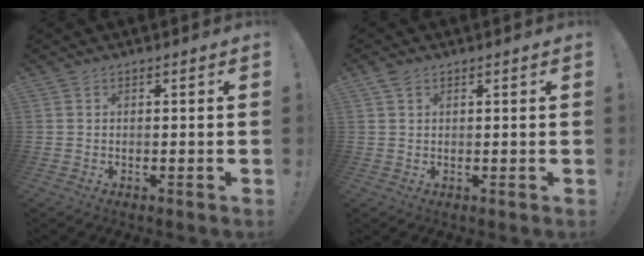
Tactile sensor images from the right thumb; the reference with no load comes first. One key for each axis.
{"total": 2.2, "fx": 1.4, "fy": 1.5, "fz": 0.9, "tx": -0.018, "ty": 0.001, "tz": 0.027}